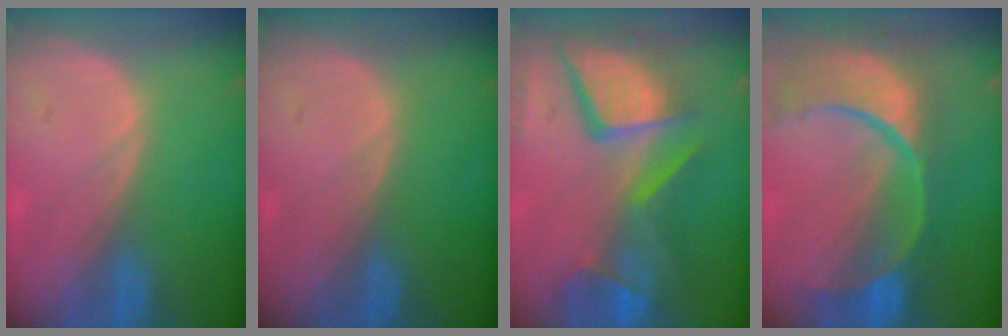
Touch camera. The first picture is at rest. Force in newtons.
{"total": 0.0}
{"total": 12.9, "press": 10.6, "slide": 7.4}
{"total": 13.2, "press": 10.7, "slide": 7.9}